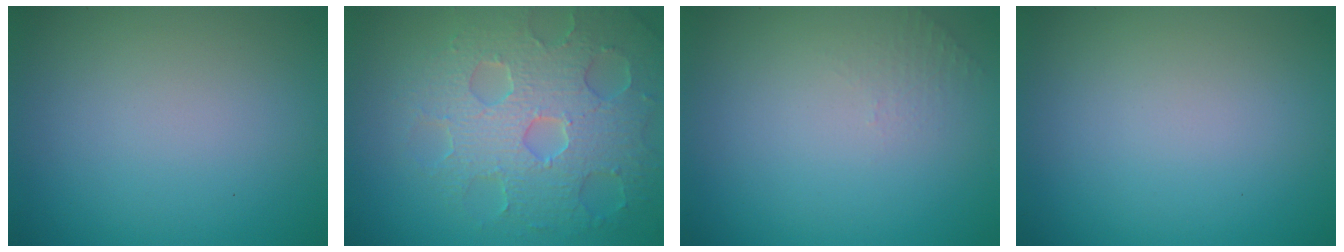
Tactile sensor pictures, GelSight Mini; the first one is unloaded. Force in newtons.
{"total": 7.3, "press": 5.7, "slide": 4.5}
{"total": 0.5, "press": 0.4, "slide": 0.4}
{"total": 0.0}